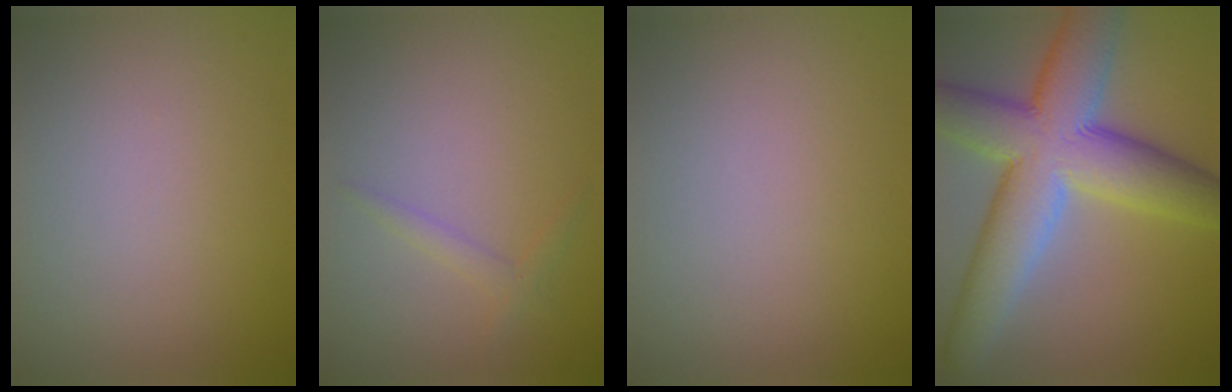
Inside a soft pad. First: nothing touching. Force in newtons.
{"total": 1.2, "press": 1.2, "slide": 0.1}
{"total": 0.0}
{"total": 12.0, "press": 12.0, "slide": 0.8}